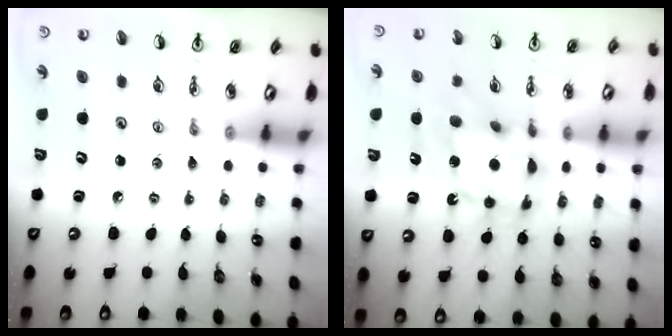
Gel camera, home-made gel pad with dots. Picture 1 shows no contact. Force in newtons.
{"total": 12.7, "press": 12.7, "slide": 1.5}